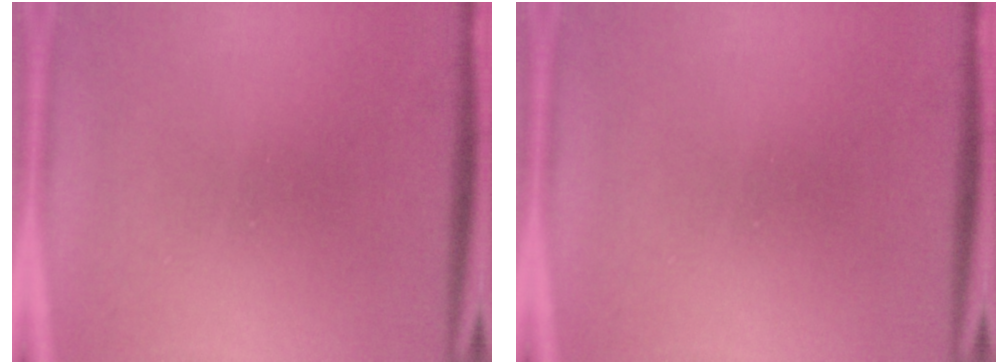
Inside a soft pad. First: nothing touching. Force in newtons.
{"total": 0.0}